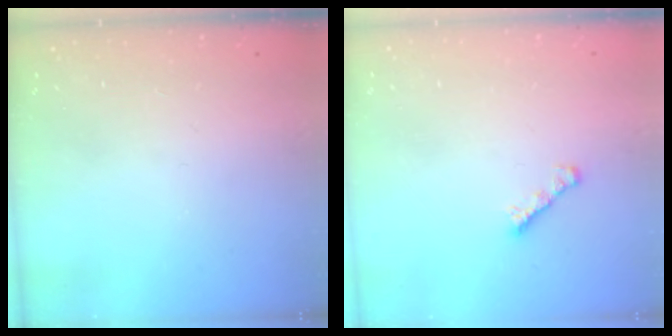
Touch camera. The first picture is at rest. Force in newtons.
{"total": 1.8, "press": 1.7, "slide": 0.6}